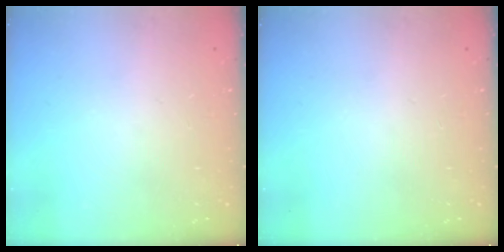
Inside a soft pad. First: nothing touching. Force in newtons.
{"total": 0.0}